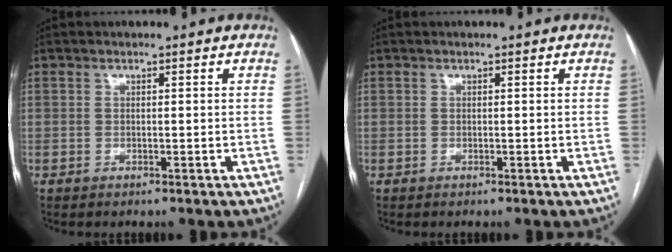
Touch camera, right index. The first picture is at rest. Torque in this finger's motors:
{"motor_torque": [0.00, 0.00, 0.00, 0.00]}